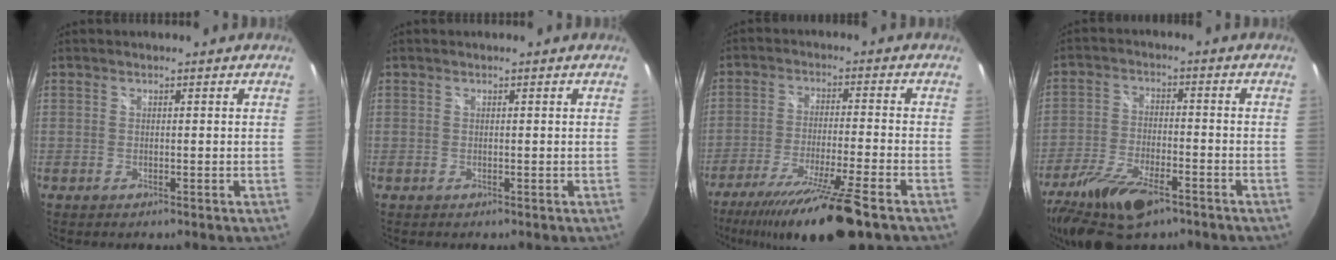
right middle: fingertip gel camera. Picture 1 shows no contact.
{"total": 0.0}
{"total": 16.3, "force": [-12.2, 0.0, 10.8], "torque": [-0.210, -0.043, -0.203]}
{"total": 14.6, "force": [-9.7, 5.9, 9.2], "torque": [-0.205, -0.030, -0.178]}